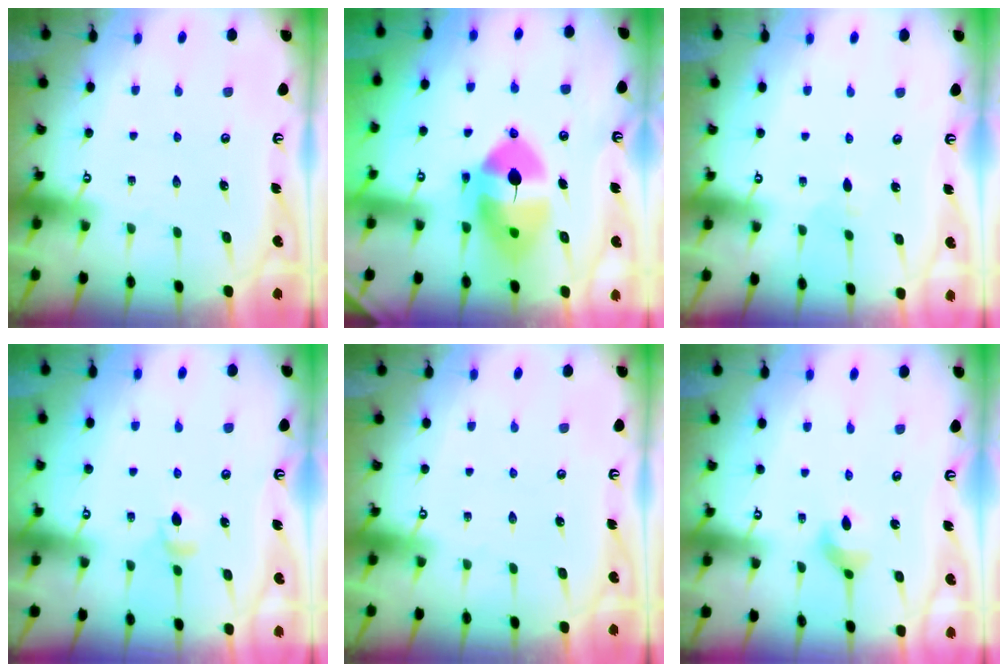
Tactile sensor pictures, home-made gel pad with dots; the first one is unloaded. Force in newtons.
{"total": 13.1, "press": 12.9, "slide": 2.3}
{"total": 2.7, "press": 2.6, "slide": 0.6}
{"total": 4.3, "press": 4.2, "slide": 0.6}
{"total": 0.0}
{"total": 5.1, "press": 5.0, "slide": 1.3}